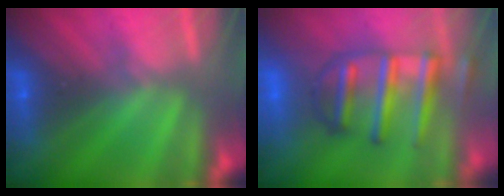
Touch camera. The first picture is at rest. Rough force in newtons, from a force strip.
{"total": 6.7}